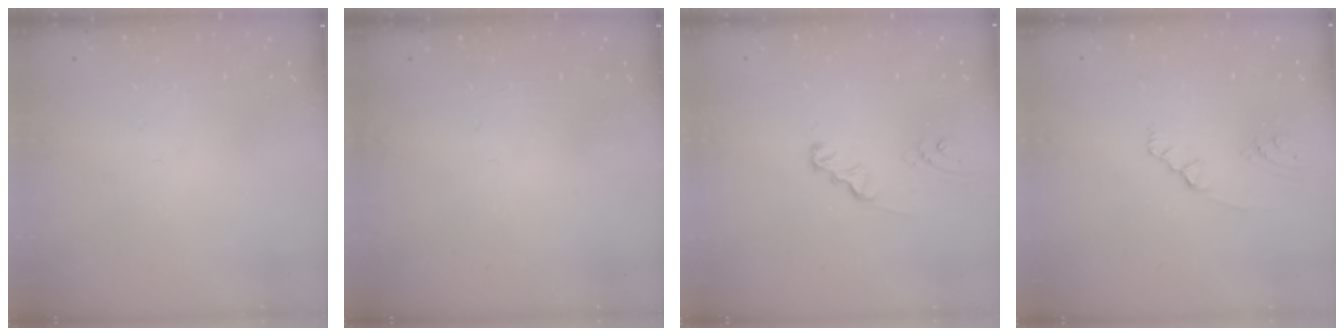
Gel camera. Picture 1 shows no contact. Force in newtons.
{"total": 0.0}
{"total": 2.3, "press": 2.3, "slide": 0.1}
{"total": 2.1, "press": 1.9, "slide": 0.9}